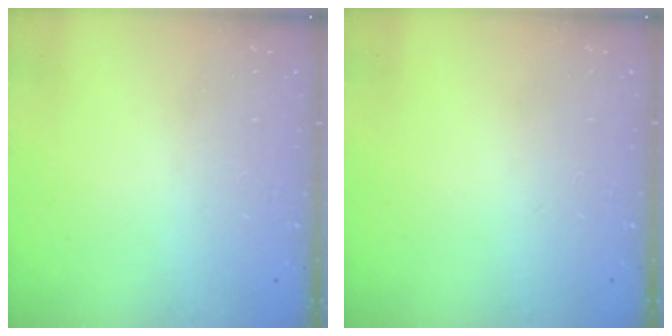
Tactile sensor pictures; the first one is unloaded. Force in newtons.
{"total": 0.0}